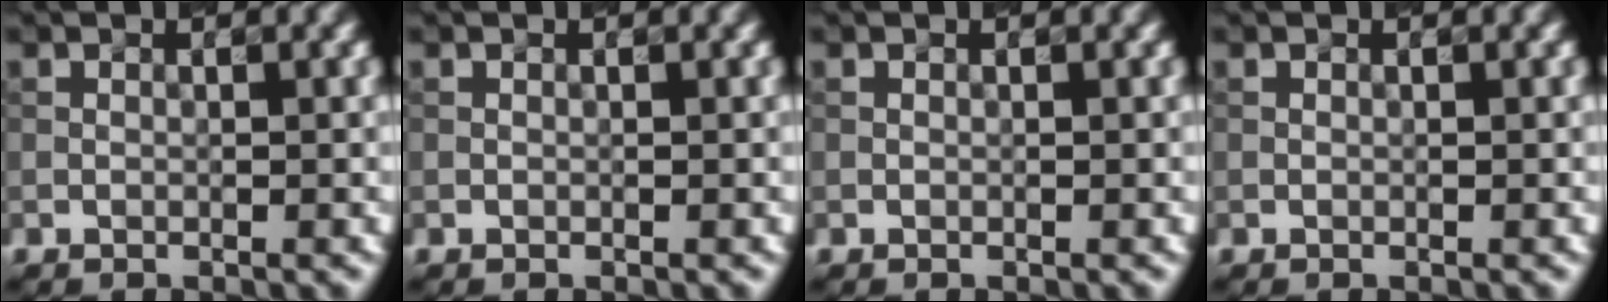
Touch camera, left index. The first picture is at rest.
{"total": 0.0}
{"total": 0.0}
{"total": 0.0}